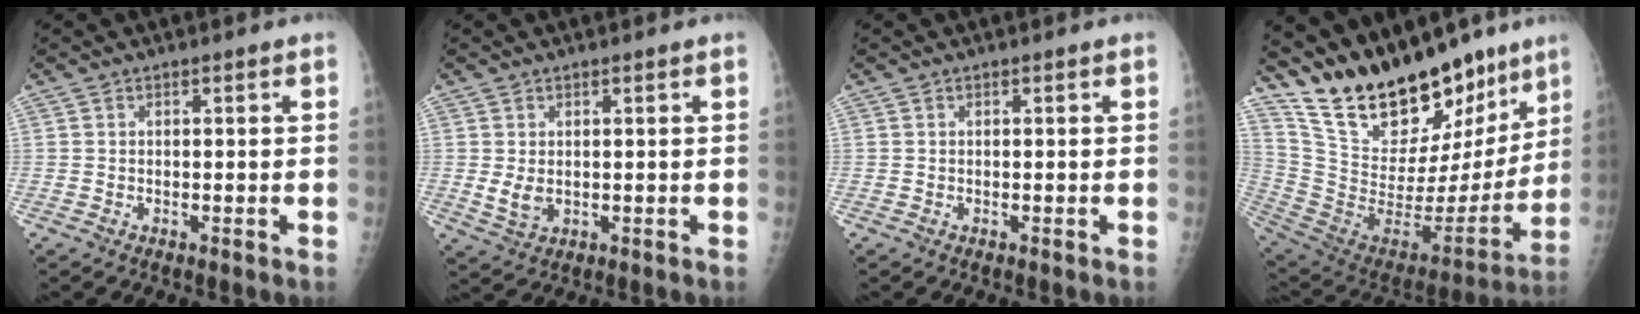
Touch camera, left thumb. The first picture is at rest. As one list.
[{"total": 3.1, "force": [0.5, 2.0, 2.4], "torque": [-0.038, -0.010, 0.017]}, {"total": 0.0}, {"total": 28.8, "force": [22.2, 11.6, 14.3], "torque": [-0.200, -0.099, 0.367]}]